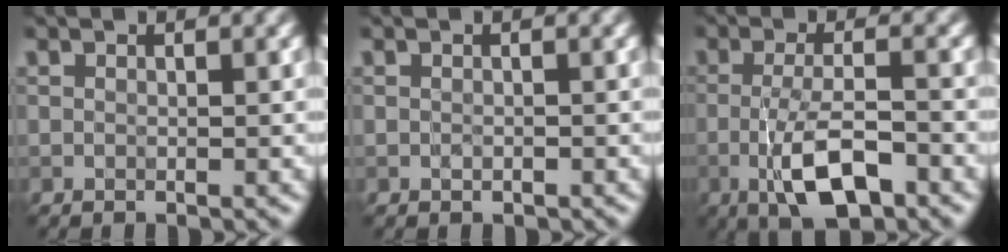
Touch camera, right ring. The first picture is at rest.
{"total": 0.5, "force": [-0.3, 0.4, 0.2], "torque": [-0.003, 0.001, -0.003]}
{"total": 5.8, "force": [-2.2, 1.8, 5.1], "torque": [-0.092, 0.001, -0.042]}